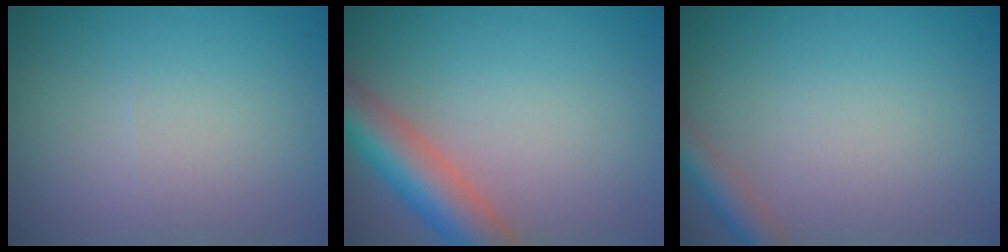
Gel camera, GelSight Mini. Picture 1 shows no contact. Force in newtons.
{"total": 5.8, "press": 5.8, "slide": 0.4}
{"total": 2.4, "press": 2.4, "slide": 0.2}